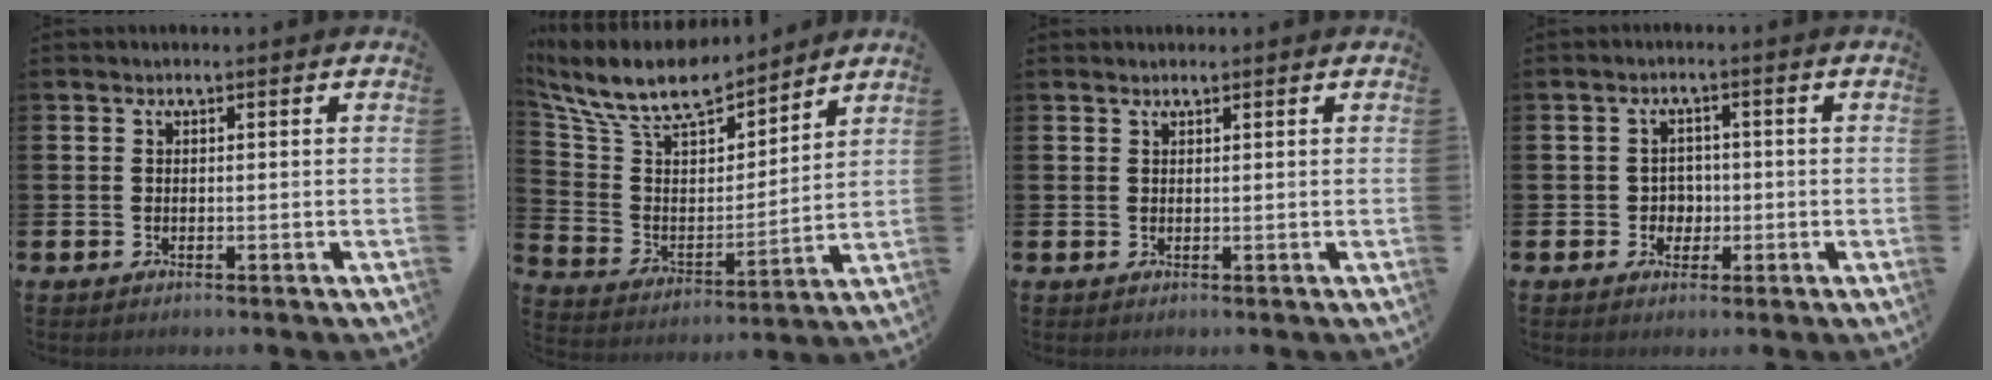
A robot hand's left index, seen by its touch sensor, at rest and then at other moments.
{"total": 10.6, "force": [9.6, 3.0, 3.3], "torque": [-0.112, -0.067, 0.169]}
{"total": 0.6, "force": [0.6, 0.0, -0.1], "torque": [0.011, -0.003, 0.009]}
{"total": 2.4, "force": [-0.6, 2.2, 0.5], "torque": [-0.010, 0.003, -0.019]}